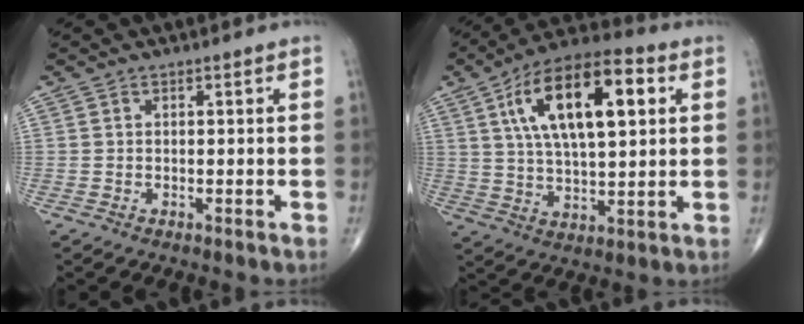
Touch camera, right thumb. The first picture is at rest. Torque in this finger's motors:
{"motor_torque": [-0.45, 1.03, 1.27, 0.37, 0.16]}